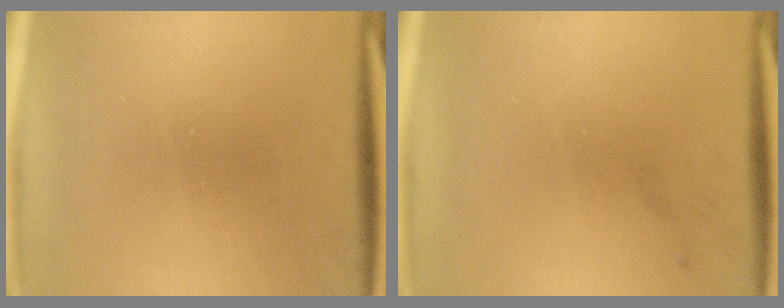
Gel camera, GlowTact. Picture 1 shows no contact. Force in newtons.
{"total": 1.1}